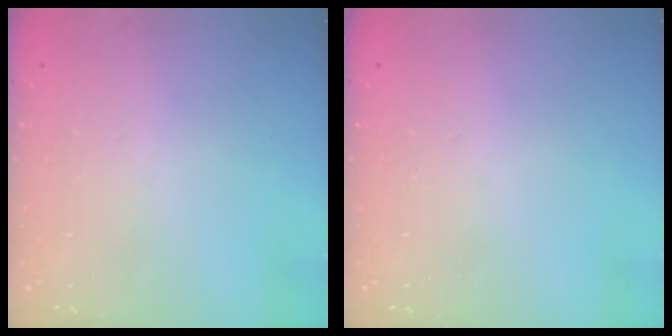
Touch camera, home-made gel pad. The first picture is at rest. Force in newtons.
{"total": 0.0}